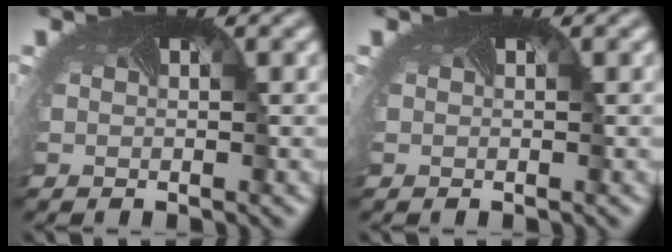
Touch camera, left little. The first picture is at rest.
{"total": 0.0}